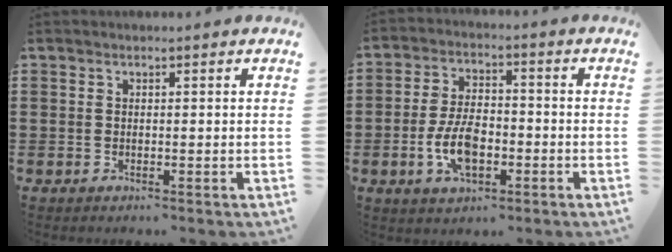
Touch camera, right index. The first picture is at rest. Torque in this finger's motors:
{"motor_torque": [1.50, 0.64, 1.05, 0.20]}